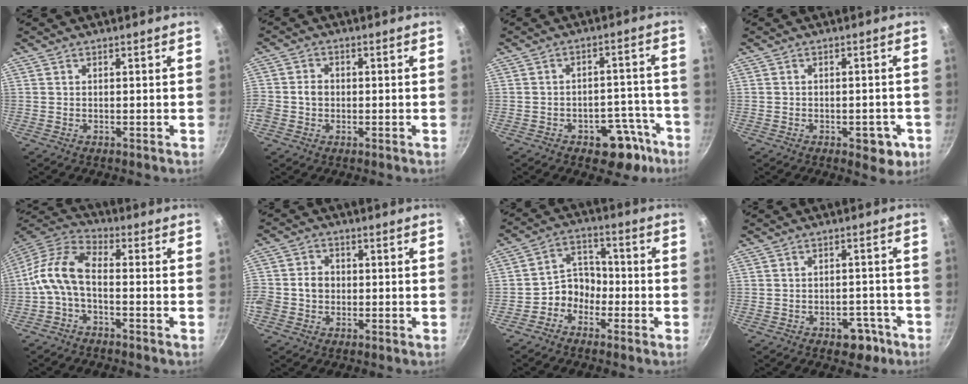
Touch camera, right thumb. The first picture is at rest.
{"total": 4.3, "force": [-0.5, 3.6, 2.4], "torque": [-0.045, 0.012, -0.009]}
{"total": 9.8, "force": [-5.8, 5.5, 5.6], "torque": [-0.040, 0.056, -0.071]}
{"total": 5.0, "force": [-2.2, 2.6, 3.6], "torque": [-0.025, 0.009, -0.025]}
{"total": 10.3, "force": [-1.8, 5.3, 8.7], "torque": [-0.178, 0.036, -0.048]}
{"total": 7.3, "force": [-0.7, 6.2, 3.9], "torque": [-0.072, 0.021, -0.012]}
{"total": 7.1, "force": [-3.0, 5.7, 3.0], "torque": [-0.020, 0.042, -0.067]}
{"total": 5.1, "force": [-3.0, 3.2, 2.6], "torque": [-0.013, 0.029, -0.037]}